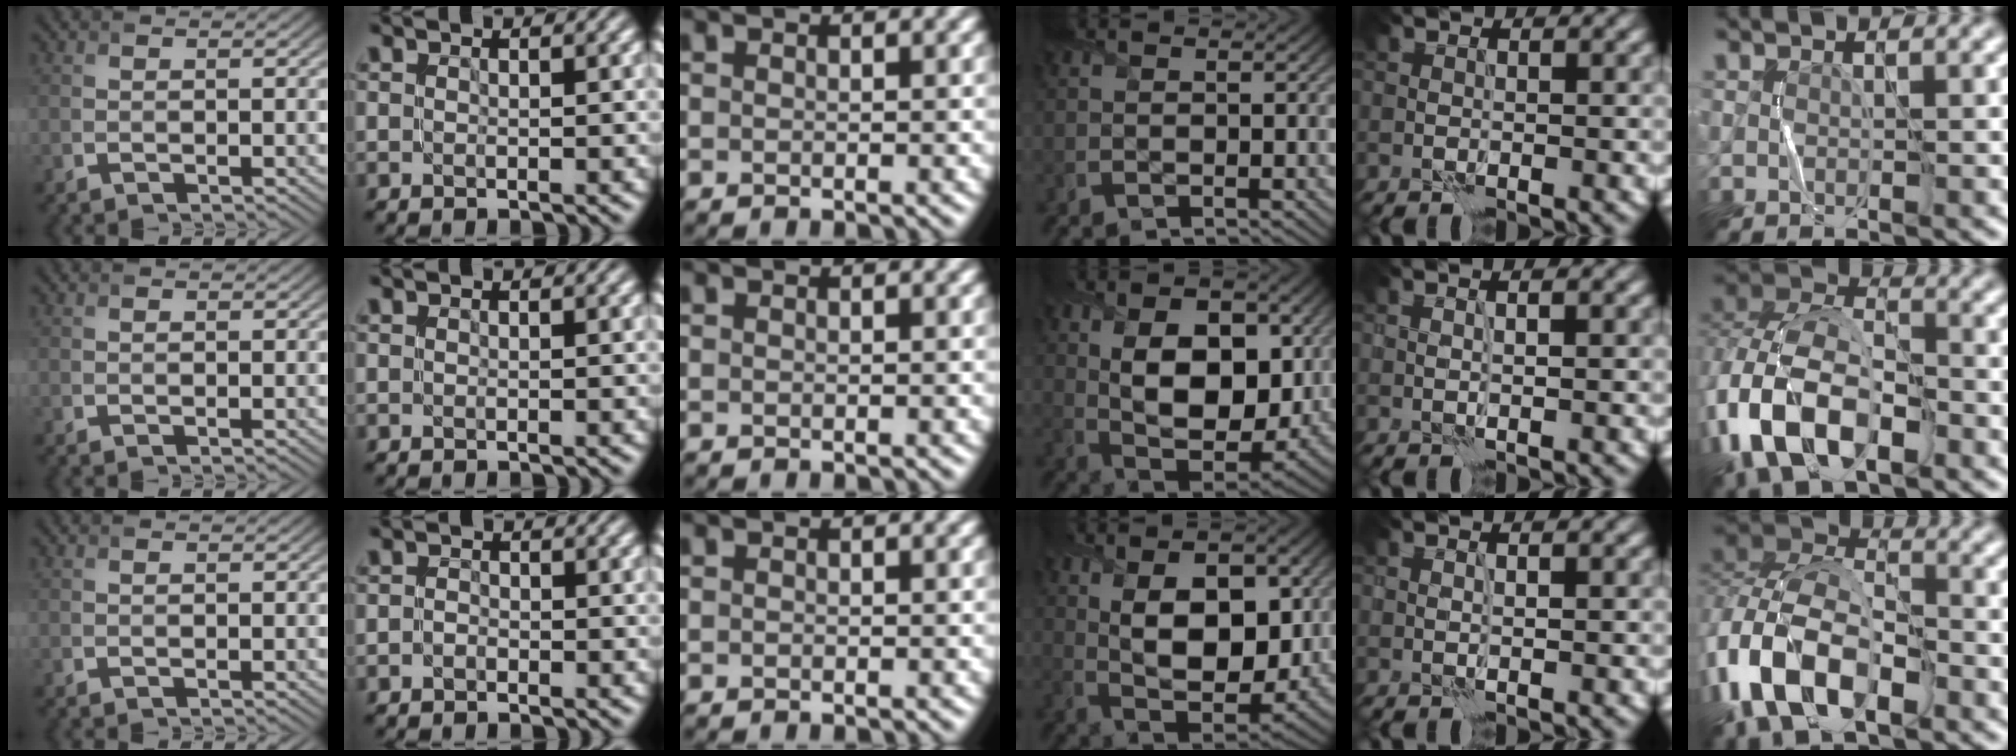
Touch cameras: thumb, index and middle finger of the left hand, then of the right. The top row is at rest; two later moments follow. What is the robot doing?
{"motion": "fold", "object": "scarf"}